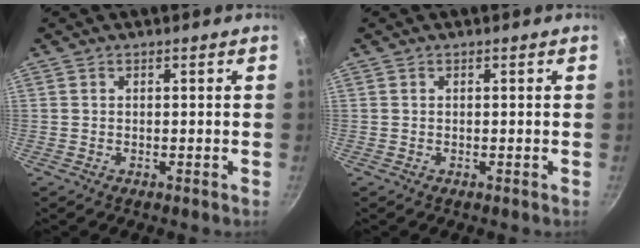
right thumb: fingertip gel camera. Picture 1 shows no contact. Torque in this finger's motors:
{"motor_torque": [0.00, 0.00, -0.04, 0.43, 0.03]}